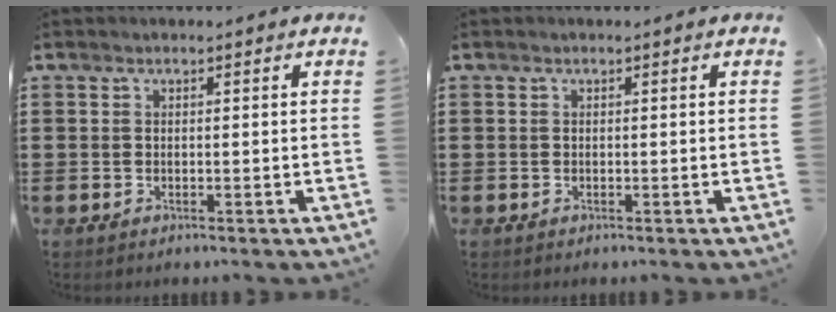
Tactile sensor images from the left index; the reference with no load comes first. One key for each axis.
{"total": 0.0}